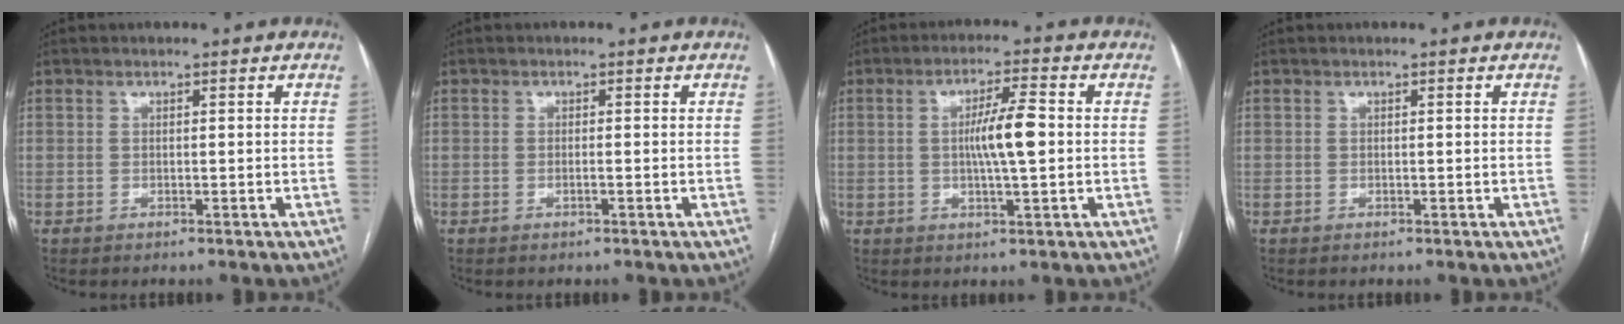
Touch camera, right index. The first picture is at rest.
{"total": 0.6, "force": [-0.2, -0.1, 0.6], "torque": [-0.013, -0.001, -0.003]}
{"total": 6.6, "force": [0.1, 0.5, 6.6], "torque": [-0.119, 0.004, -0.002]}
{"total": 0.0}